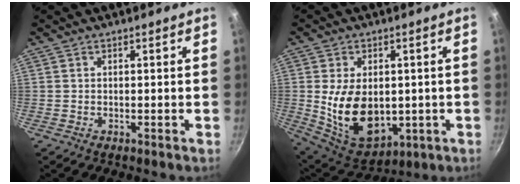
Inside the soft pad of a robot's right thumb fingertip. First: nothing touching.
{"total": 15.2, "force": [-0.4, 10.2, 11.3], "torque": [-0.169, -0.020, 0.020]}